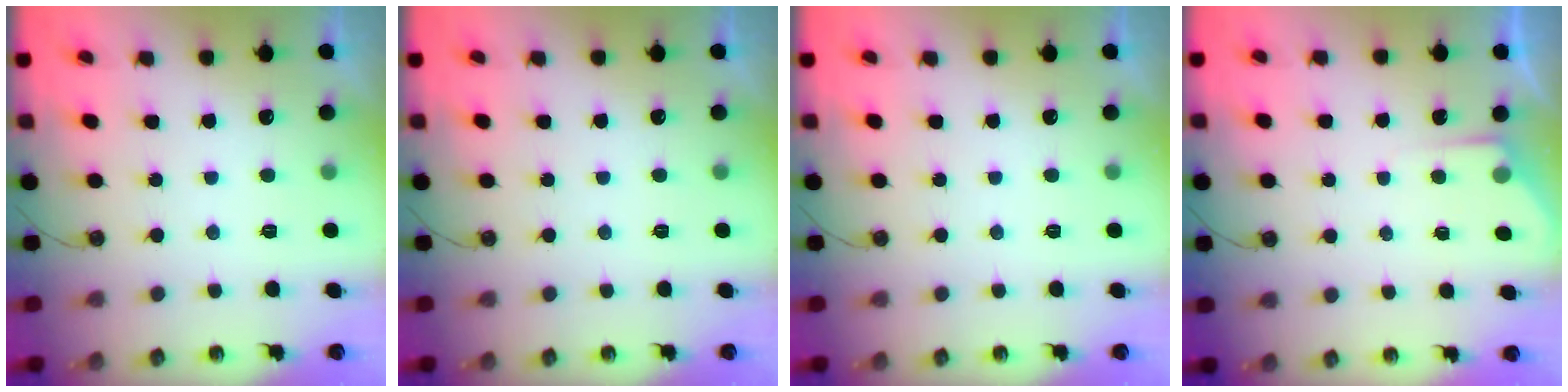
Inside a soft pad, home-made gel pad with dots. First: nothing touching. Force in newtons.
{"total": 0.0}
{"total": 0.0}
{"total": 3.4, "press": 3.3, "slide": 0.5}